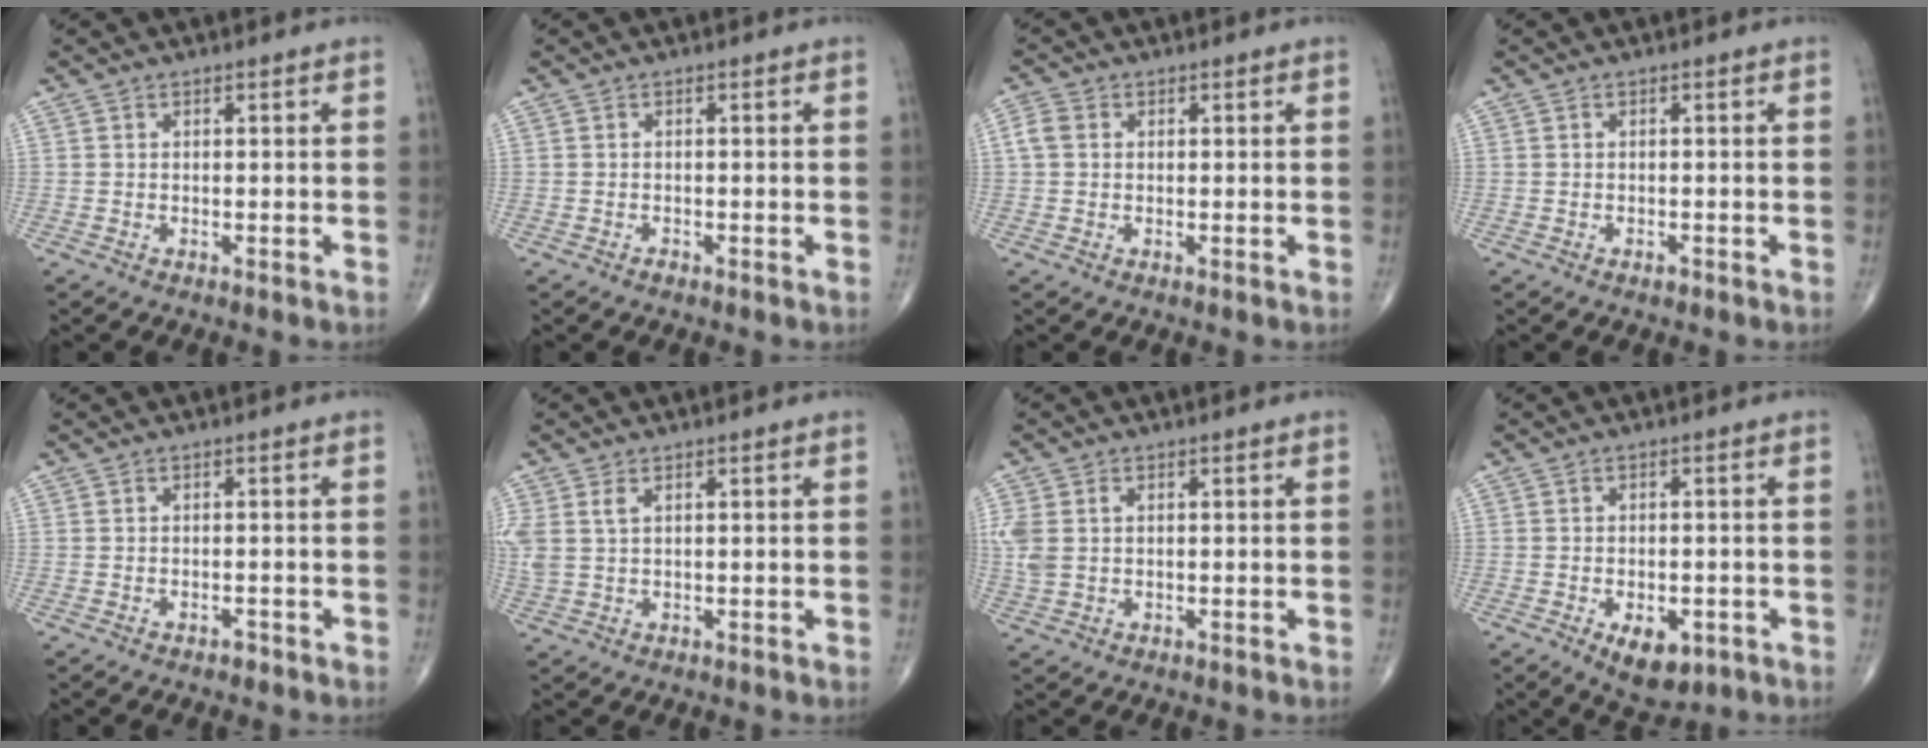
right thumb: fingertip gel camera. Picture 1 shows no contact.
{"total": 0.5, "force": [-0.4, 0.3, 0.2], "torque": [0.001, 0.000, -0.008]}
{"total": 3.0, "force": [0.4, 2.4, 1.7], "torque": [-0.042, 0.009, 0.004]}
{"total": 0.6, "force": [-0.5, 0.3, 0.3], "torque": [-0.001, 0.000, -0.008]}
{"total": 0.9, "force": [-0.7, 0.4, 0.3], "torque": [0.000, 0.001, -0.012]}
{"total": 4.3, "force": [1.6, 2.3, 3.2], "torque": [-0.090, 0.011, 0.041]}
{"total": 5.1, "force": [0.8, 3.5, 3.6], "torque": [-0.103, 0.012, 0.021]}
{"total": 6.7, "force": [-2.8, 3.7, 4.8], "torque": [-0.060, 0.002, -0.029]}